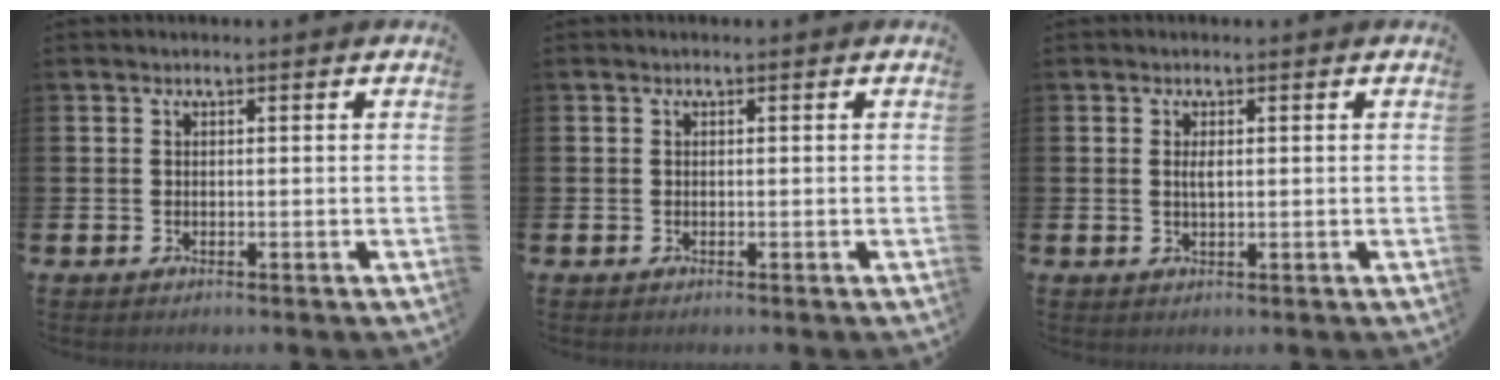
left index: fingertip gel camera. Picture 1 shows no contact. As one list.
[{"total": 0.0}, {"total": 1.3, "force": [0.3, 0.4, 1.2], "torque": [-0.024, 0.003, 0.004]}]